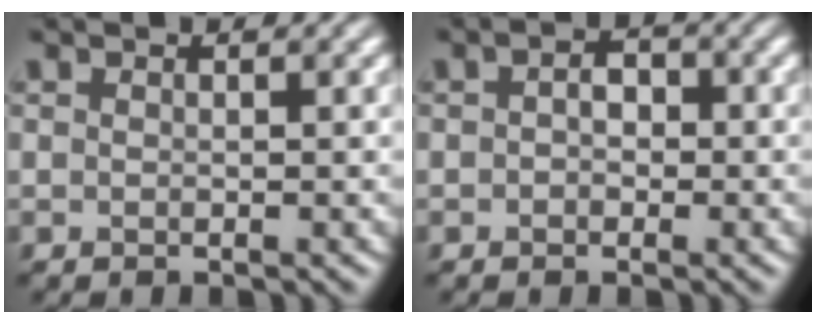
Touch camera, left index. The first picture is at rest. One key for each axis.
{"total": 1.9, "fx": 0.0, "fy": 1.4, "fz": 1.3, "tx": -0.021, "ty": 0.003, "tz": -0.006}